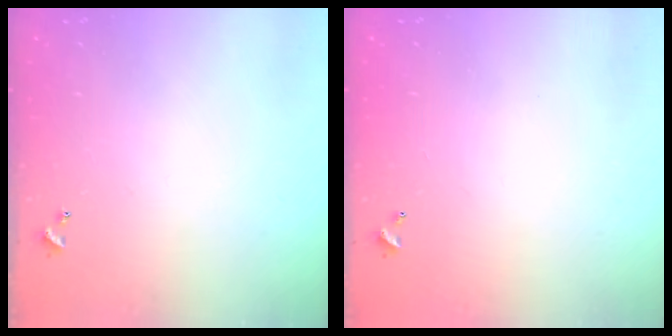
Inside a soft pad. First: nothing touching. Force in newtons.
{"total": 2.8, "press": 2.8, "slide": 0.1}